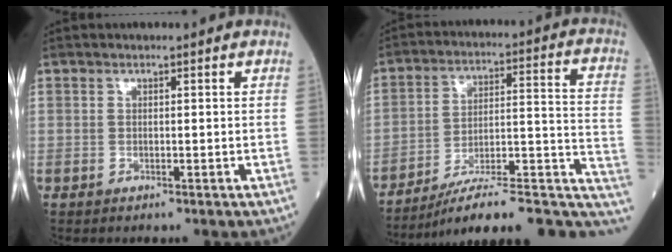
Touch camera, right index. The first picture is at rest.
{"total": 19.4, "force": [-15.0, 4.0, 11.6], "torque": [-0.098, 0.047, -0.217]}